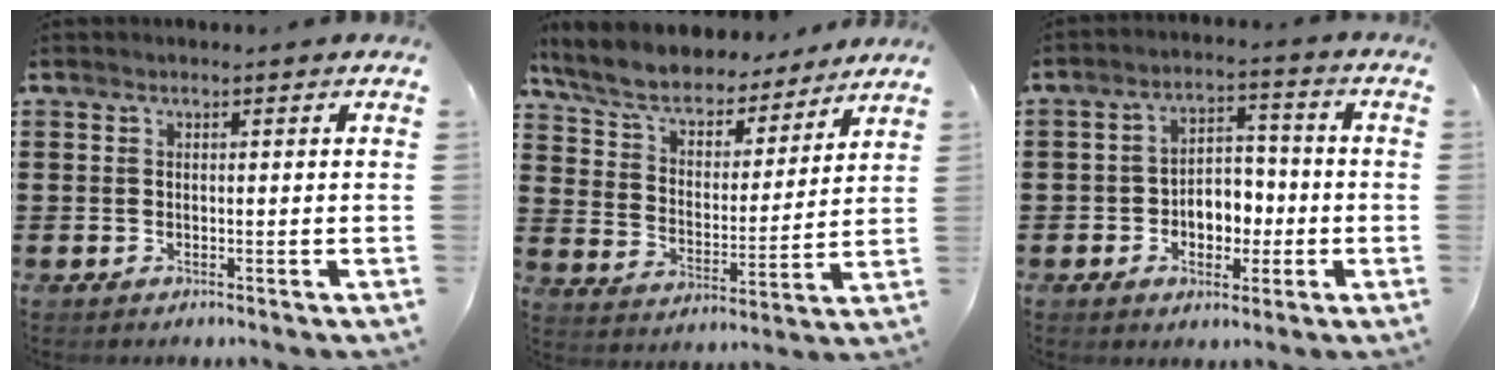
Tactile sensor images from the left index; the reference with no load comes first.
{"total": 7.3, "force": [6.7, 2.0, 2.2], "torque": [-0.077, -0.041, 0.116]}
{"total": 5.2, "force": [-1.4, 3.9, 3.1], "torque": [-0.049, 0.006, -0.033]}